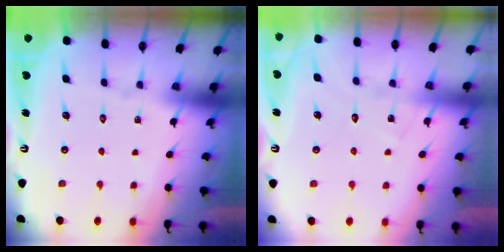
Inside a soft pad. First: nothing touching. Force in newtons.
{"total": 6.8, "press": 6.8, "slide": 0.4}